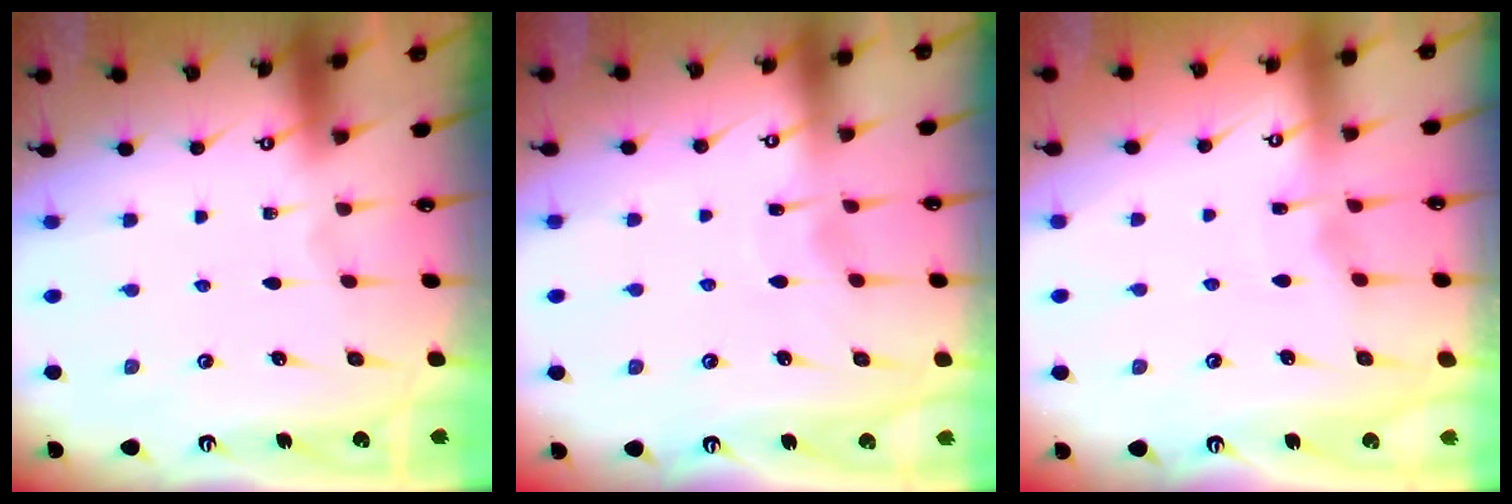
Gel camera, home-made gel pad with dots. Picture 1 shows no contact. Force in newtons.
{"total": 4.0, "press": 4.0, "slide": 0.5}
{"total": 2.9, "press": 2.9, "slide": 0.4}